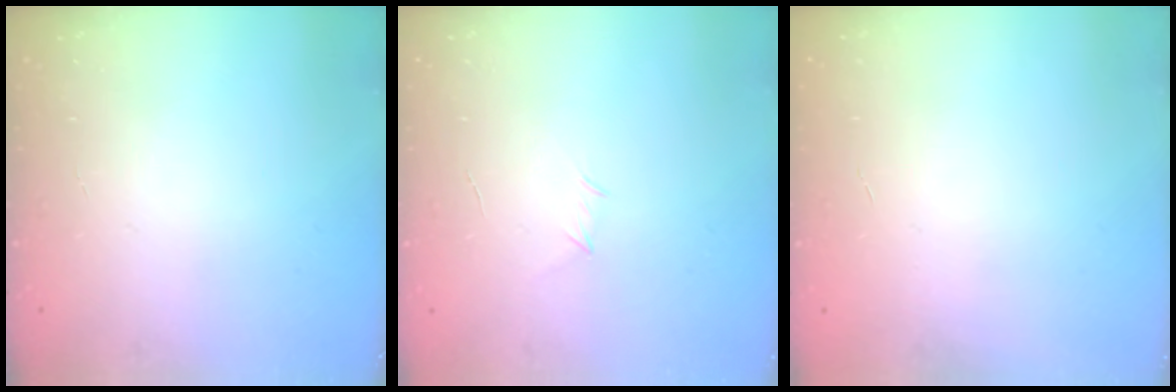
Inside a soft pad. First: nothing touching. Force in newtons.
{"total": 3.5, "press": 3.4, "slide": 0.9}
{"total": 0.0}